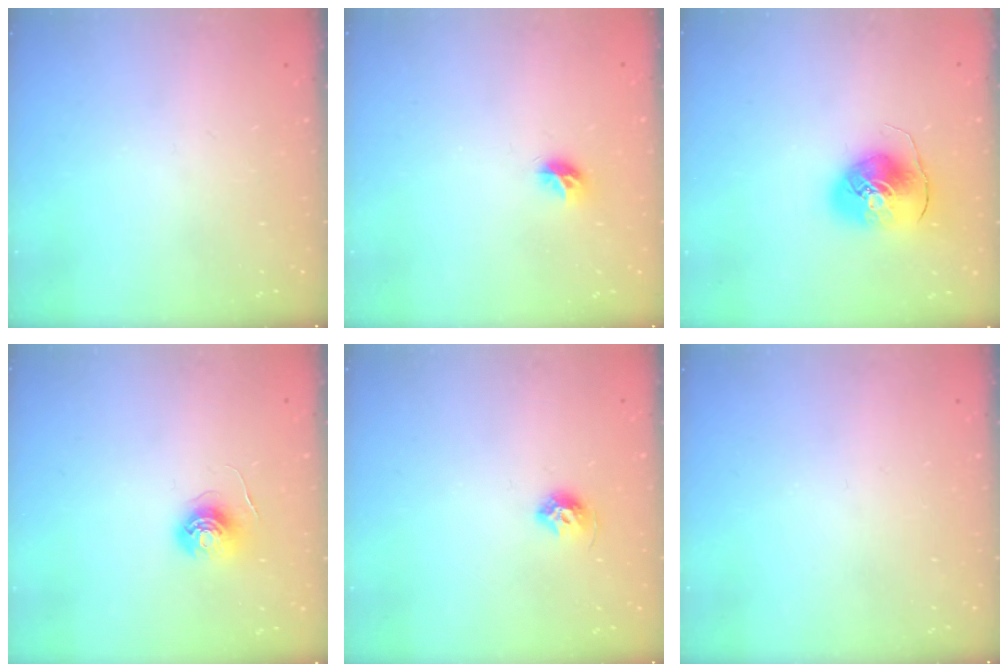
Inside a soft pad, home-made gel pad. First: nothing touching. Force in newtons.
{"total": 5.8, "press": 5.8, "slide": 0.5}
{"total": 9.3, "press": 9.2, "slide": 1.0}
{"total": 6.0, "press": 6.0, "slide": 0.3}
{"total": 7.3, "press": 7.3, "slide": 0.8}
{"total": 0.0}